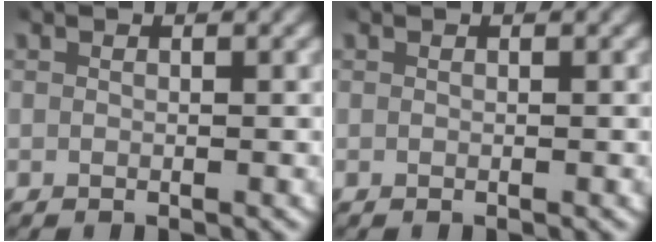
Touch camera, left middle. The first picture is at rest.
{"total": 0.0}